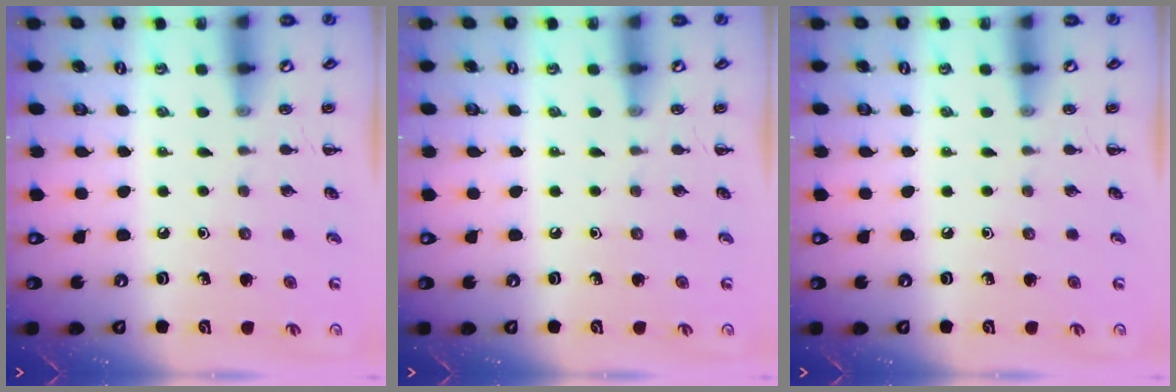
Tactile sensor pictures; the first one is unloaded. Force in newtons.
{"total": 0.0}
{"total": 0.0}